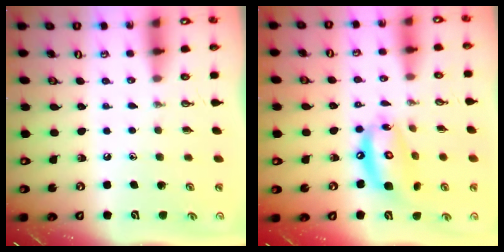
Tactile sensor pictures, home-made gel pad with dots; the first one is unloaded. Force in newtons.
{"total": 13.3, "press": 13.2, "slide": 1.3}